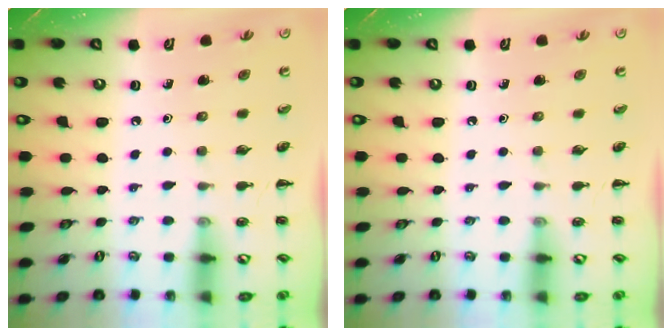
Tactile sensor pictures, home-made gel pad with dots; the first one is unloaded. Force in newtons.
{"total": 0.0}